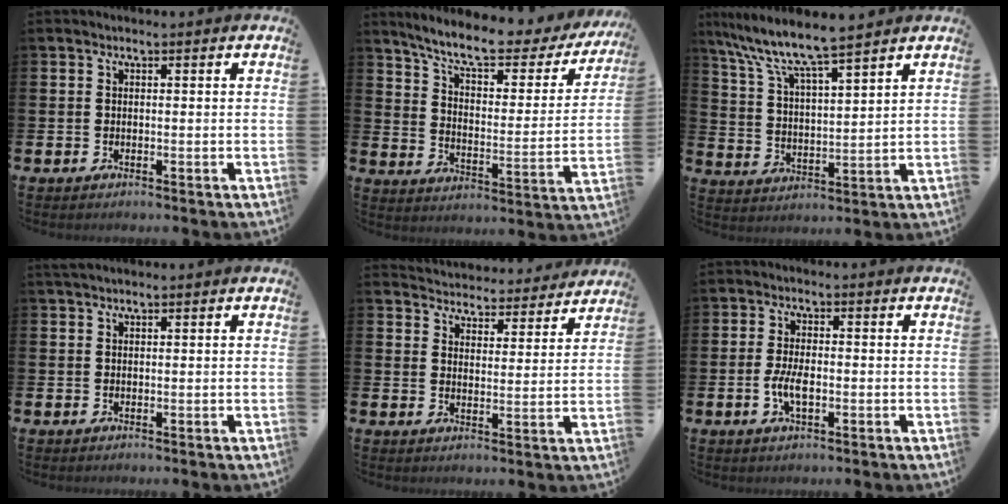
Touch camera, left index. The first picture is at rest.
{"total": 8.7, "force": [7.4, 2.0, 4.1], "torque": [-0.108, -0.044, 0.122]}
{"total": 8.1, "force": [7.4, 0.6, 3.4], "torque": [-0.099, -0.041, 0.127]}
{"total": 1.1, "force": [1.1, 0.1, 0.4], "torque": [-0.006, 0.002, 0.019]}
{"total": 4.6, "force": [4.5, 0.8, -0.3], "torque": [-0.014, -0.039, 0.077]}
{"total": 3.8, "force": [-0.7, 1.6, 3.4], "torque": [-0.064, 0.000, -0.016]}